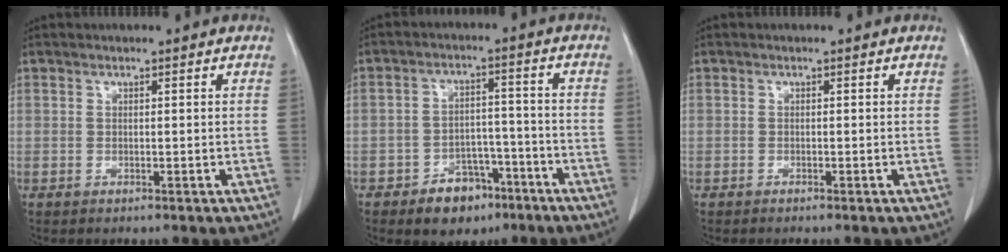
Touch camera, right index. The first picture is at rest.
{"total": 7.3, "force": [-4.6, 4.5, 3.3], "torque": [-0.048, 0.018, -0.066]}
{"total": 0.0}